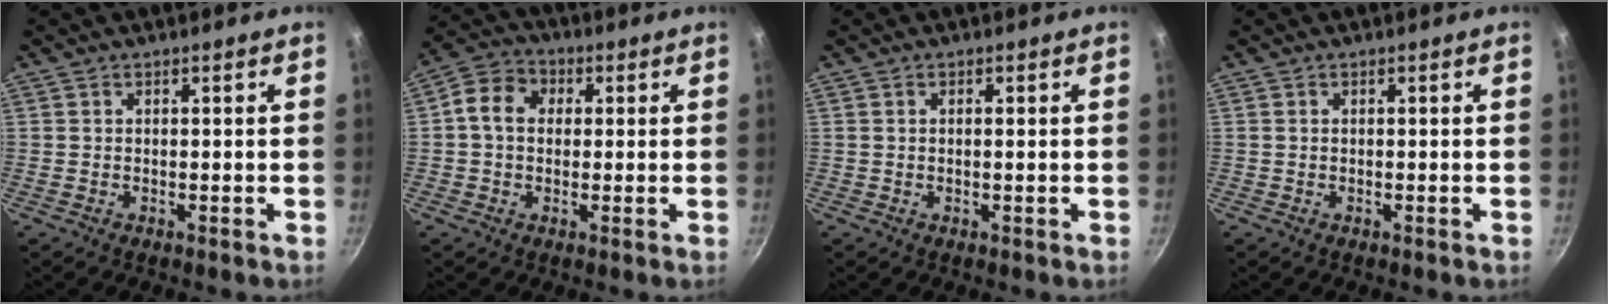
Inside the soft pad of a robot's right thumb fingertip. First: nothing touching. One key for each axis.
{"total": 7.5, "fx": 0.9, "fy": 6.1, "fz": 4.3, "tx": -0.060, "ty": 0.014, "tz": -0.002}
{"total": 0.7, "fx": 0.1, "fy": 0.1, "fz": 0.7, "tx": -0.014, "ty": 0.001, "tz": 0.001}
{"total": 0.0}